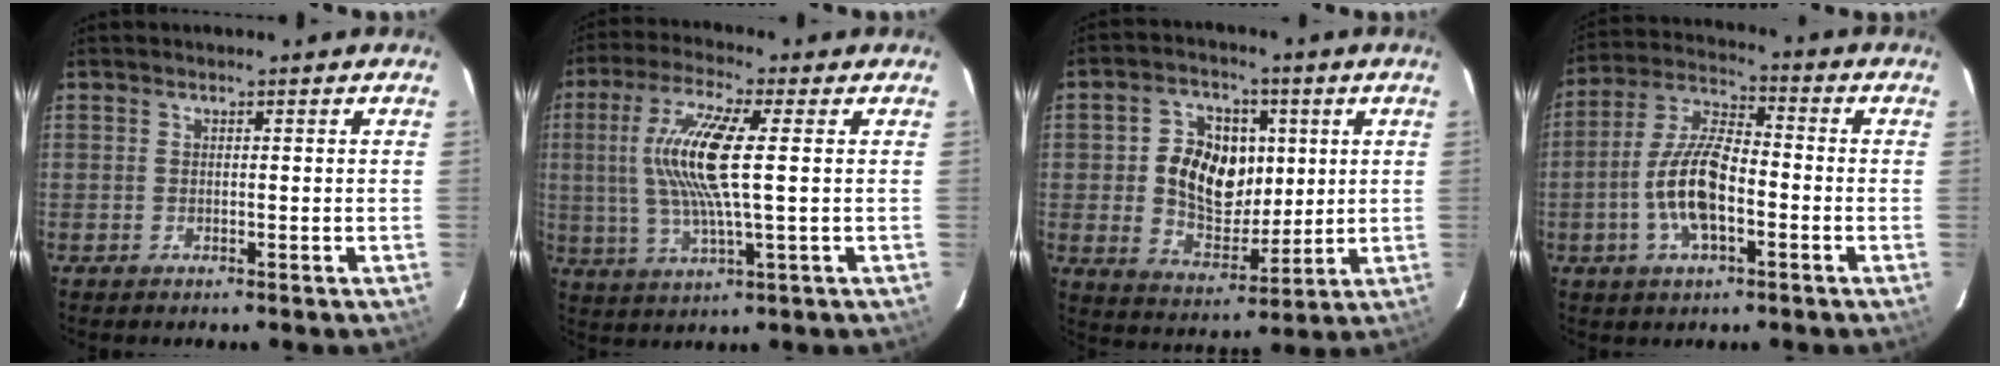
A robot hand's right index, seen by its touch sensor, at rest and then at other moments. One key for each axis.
{"total": 12.8, "fx": 1.5, "fy": 1.6, "fz": 12.6, "tx": -0.249, "ty": 0.002, "tz": 0.029}
{"total": 12.7, "fx": 1.7, "fy": 9.4, "fz": 8.4, "tx": -0.170, "ty": 0.015, "tz": 0.040}
{"total": 11.6, "fx": -3.3, "fy": 4.3, "fz": 10.3, "tx": -0.215, "ty": 0.006, "tz": -0.066}